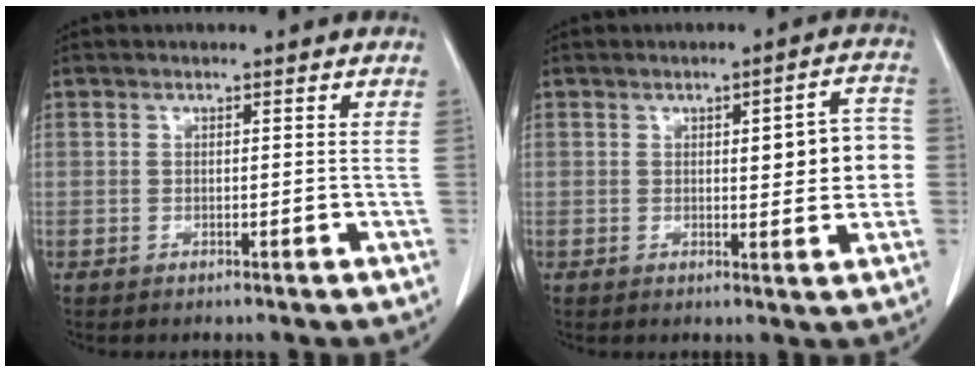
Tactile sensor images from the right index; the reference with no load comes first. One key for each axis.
{"total": 7.6, "fx": 0.4, "fy": 2.1, "fz": 7.3, "tx": -0.087, "ty": 0.015, "tz": 0.005}